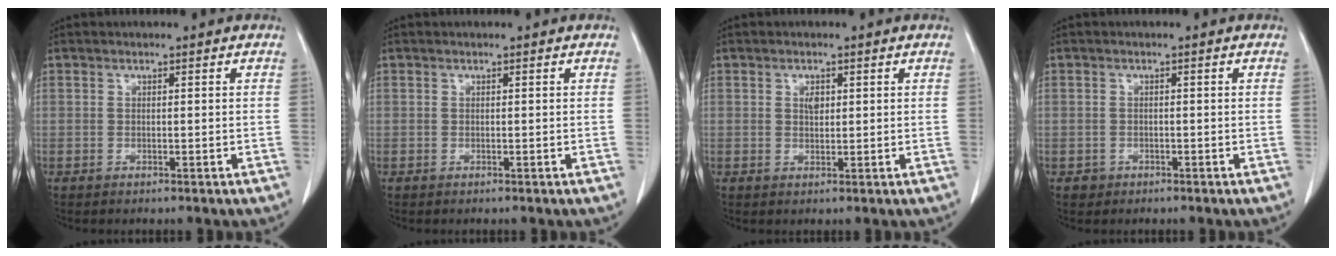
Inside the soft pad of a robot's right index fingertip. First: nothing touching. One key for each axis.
{"total": 0.0}
{"total": 1.7, "fx": 0.6, "fy": 1.0, "fz": 1.2, "tx": -0.019, "ty": -0.001, "tz": 0.011}
{"total": 1.5, "fx": -0.7, "fy": 1.3, "fz": -0.1, "tx": 0.000, "ty": 0.006, "tz": -0.012}